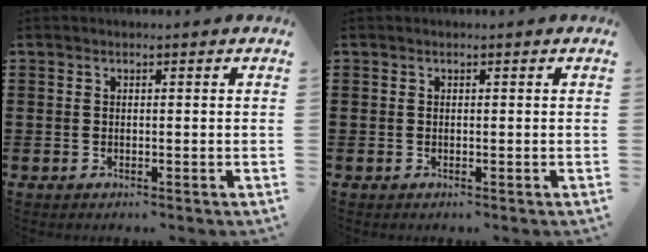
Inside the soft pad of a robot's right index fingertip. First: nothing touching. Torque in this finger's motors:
{"motor_torque": [0.26, 0.25, 0.00, 0.00]}